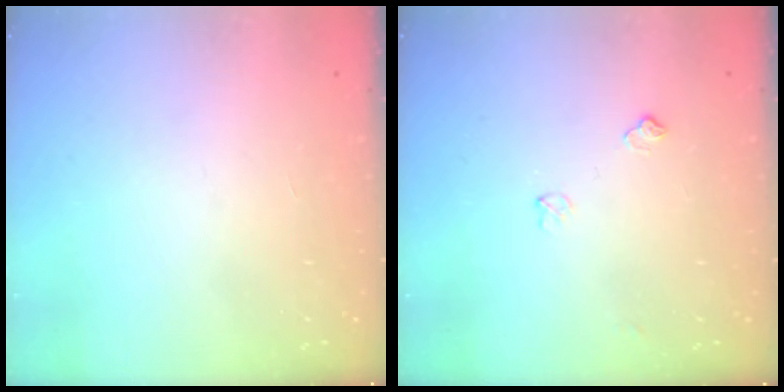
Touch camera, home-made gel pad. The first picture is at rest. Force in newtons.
{"total": 5.1, "press": 5.0, "slide": 0.7}